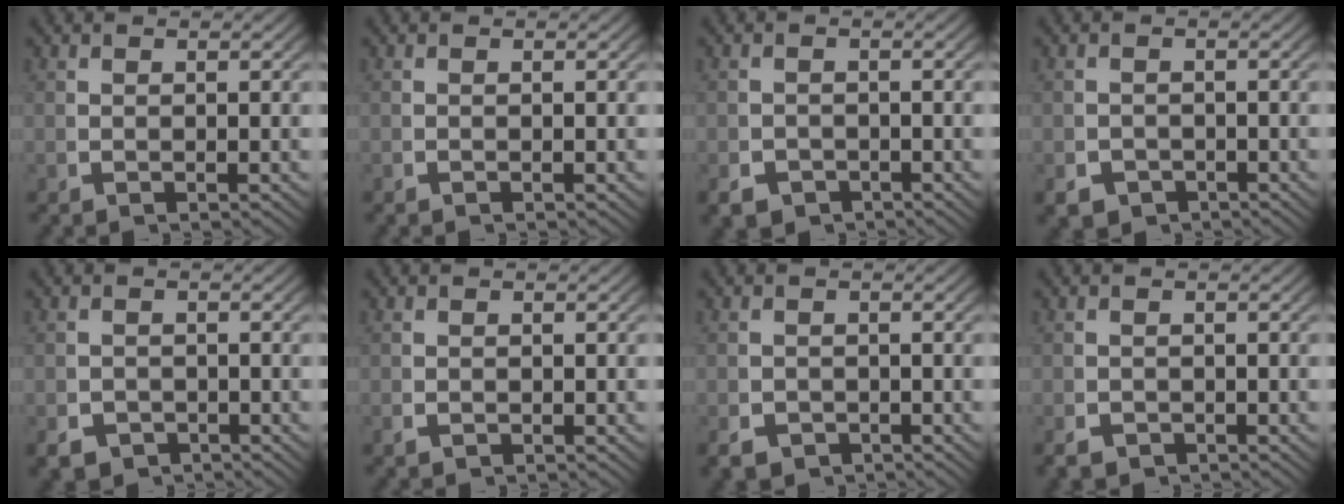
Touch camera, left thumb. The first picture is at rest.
{"total": 0.0}
{"total": 3.6, "force": [-2.8, 2.1, 0.8], "torque": [-0.012, -0.022, -0.041]}
{"total": 3.9, "force": [-2.8, 2.5, 1.0], "torque": [-0.018, -0.024, -0.039]}
{"total": 4.0, "force": [-2.9, 2.5, 1.0], "torque": [-0.018, -0.024, -0.040]}
{"total": 0.6, "force": [-0.3, 0.4, 0.3], "torque": [-0.009, -0.007, -0.003]}
{"total": 3.1, "force": [-2.3, 2.0, 0.8], "torque": [-0.014, -0.020, -0.032]}
{"total": 1.8, "force": [-1.5, 1.0, 0.3], "torque": [-0.007, -0.014, -0.020]}